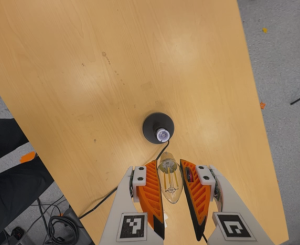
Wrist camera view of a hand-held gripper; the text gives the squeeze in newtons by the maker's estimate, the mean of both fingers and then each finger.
{"total": 11.1, "left": 10.7, "right": 11.4}